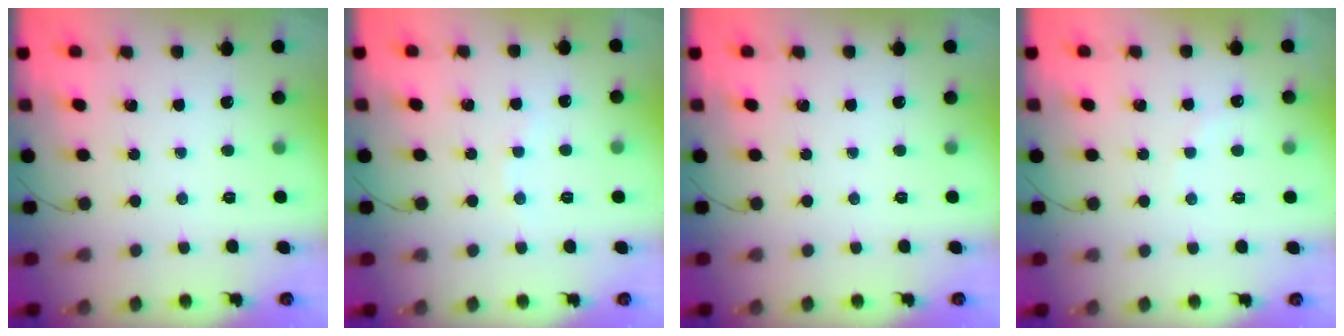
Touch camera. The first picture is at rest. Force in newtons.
{"total": 2.3, "press": 2.1, "slide": 0.7}
{"total": 0.0}
{"total": 5.0, "press": 4.9, "slide": 1.0}